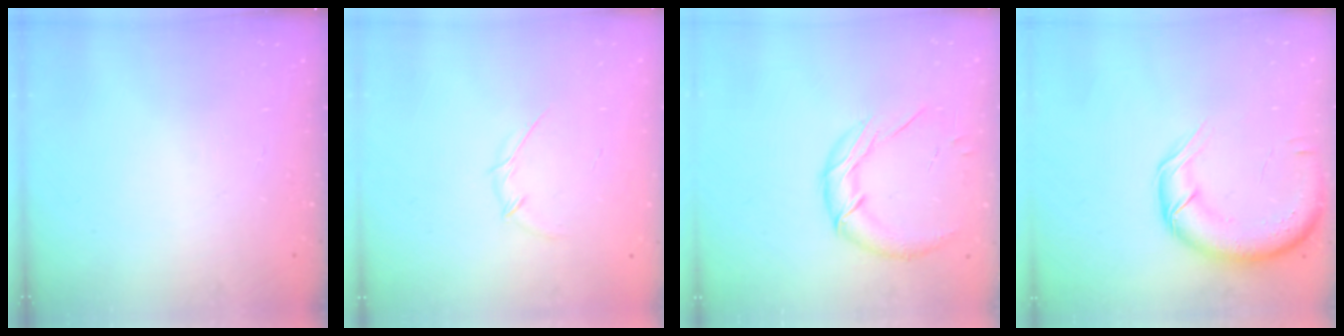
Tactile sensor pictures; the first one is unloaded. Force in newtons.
{"total": 3.6, "press": 3.5, "slide": 0.9}
{"total": 13.0, "press": 12.9, "slide": 1.2}
{"total": 14.4, "press": 14.0, "slide": 3.5}